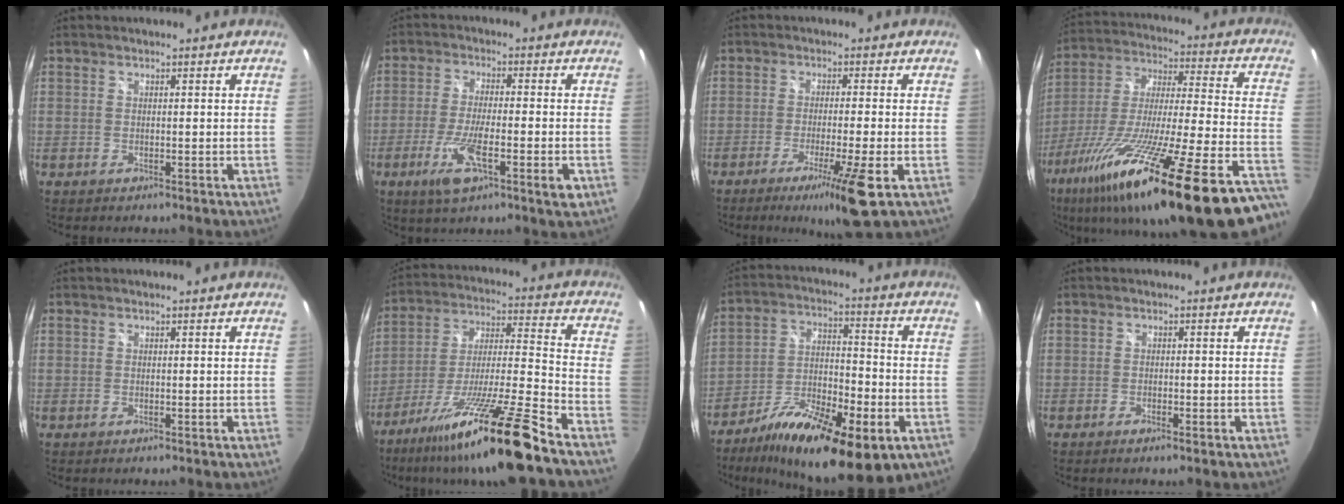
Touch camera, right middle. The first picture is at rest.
{"total": 10.0, "force": [-3.7, 1.6, 9.2], "torque": [-0.178, -0.020, -0.068]}
{"total": 9.0, "force": [-4.2, -0.2, 8.0], "torque": [-0.153, -0.023, -0.070]}
{"total": 37.4, "force": [-25.6, 3.4, 27.0], "torque": [-0.430, -0.099, -0.404]}
{"total": 0.0}
{"total": 20.2, "force": [-14.8, -1.0, 13.7], "torque": [-0.243, -0.029, -0.252]}
{"total": 20.5, "force": [-11.6, 6.8, 15.5], "torque": [-0.270, -0.027, -0.190]}
{"total": 1.3, "force": [-0.8, 0.0, 1.0], "torque": [-0.017, -0.002, -0.014]}